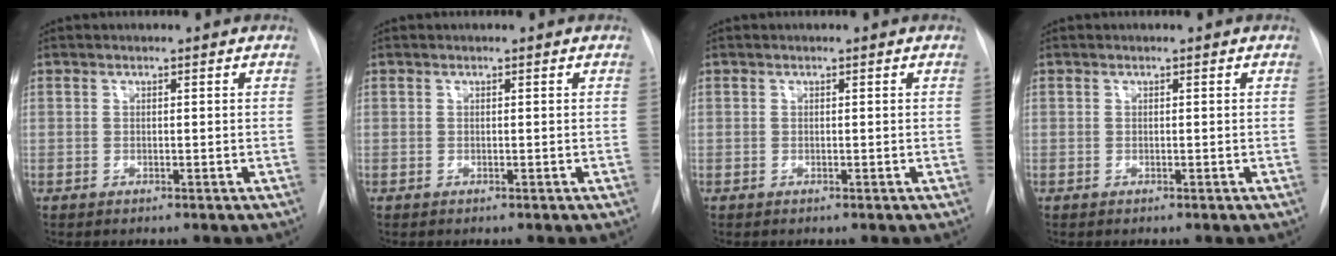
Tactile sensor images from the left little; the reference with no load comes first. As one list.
[{"total": 0.0}, {"total": 0.0}, {"total": 0.0}]